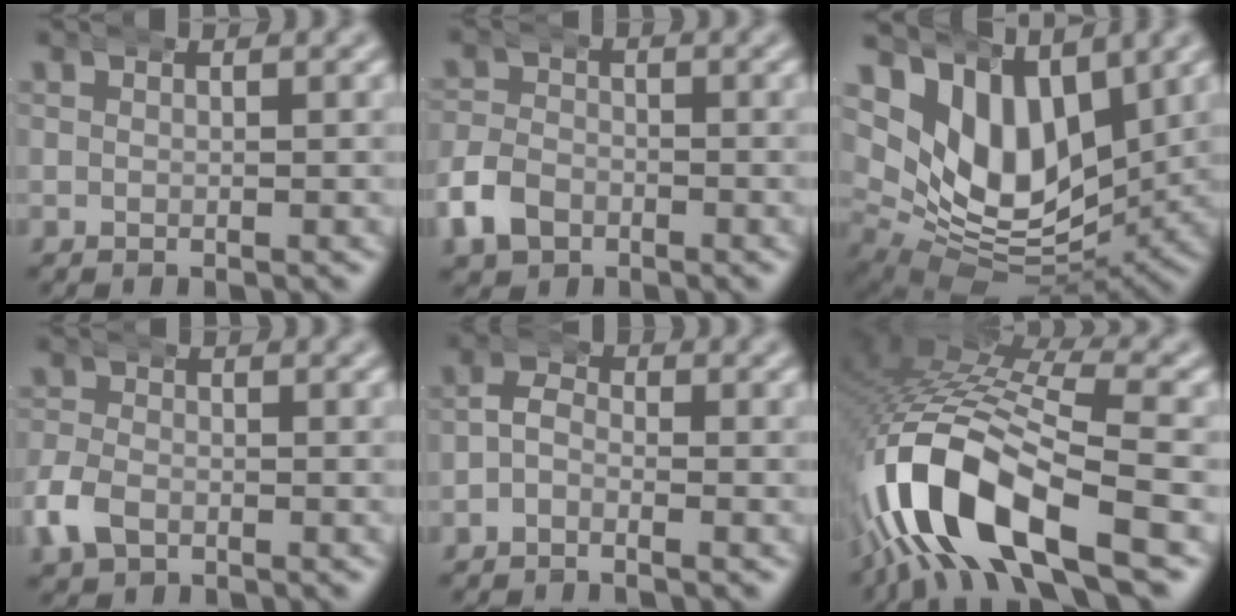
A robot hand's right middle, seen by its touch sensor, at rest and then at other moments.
{"total": 3.7, "force": [-1.8, 2.9, 1.5], "torque": [-0.037, 0.003, -0.039]}
{"total": 16.0, "force": [2.8, 11.8, 10.3], "torque": [-0.194, -0.028, 0.050]}
{"total": 3.0, "force": [-1.3, 2.3, 1.5], "torque": [-0.043, 0.001, -0.025]}
{"total": 2.7, "force": [-0.7, 2.2, 1.4], "torque": [-0.019, 0.008, -0.028]}
{"total": 13.1, "force": [-1.6, 7.3, 10.7], "torque": [-0.247, -0.016, -0.025]}